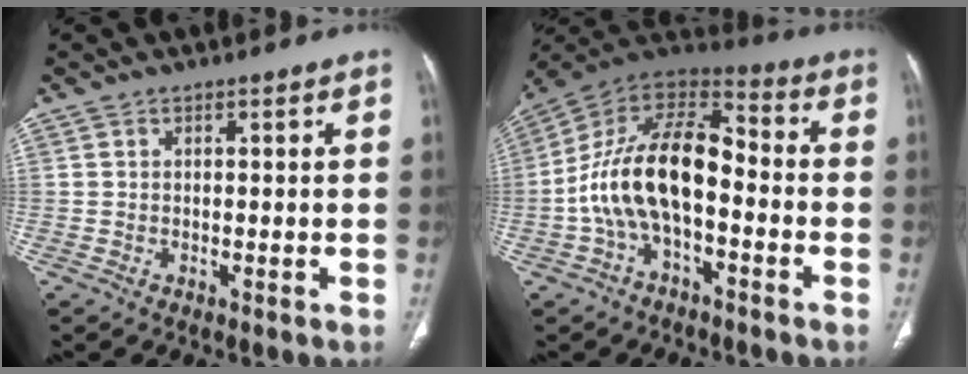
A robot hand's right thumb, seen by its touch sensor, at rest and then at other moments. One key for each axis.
{"total": 17.2, "fx": -3.4, "fy": 9.1, "fz": 14.2, "tx": -0.253, "ty": 0.059, "tz": -0.068}